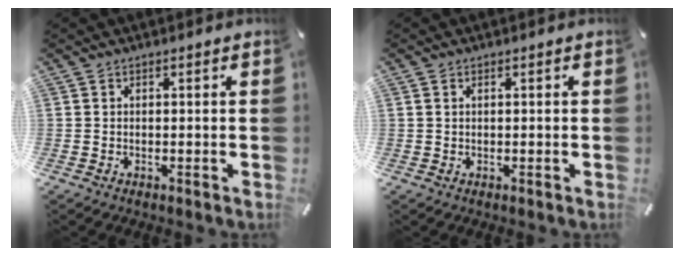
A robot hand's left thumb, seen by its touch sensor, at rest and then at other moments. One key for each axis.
{"total": 0.6, "fx": 0.2, "fy": 0.4, "fz": 0.4, "tx": -0.008, "ty": 0.004, "tz": 0.003}